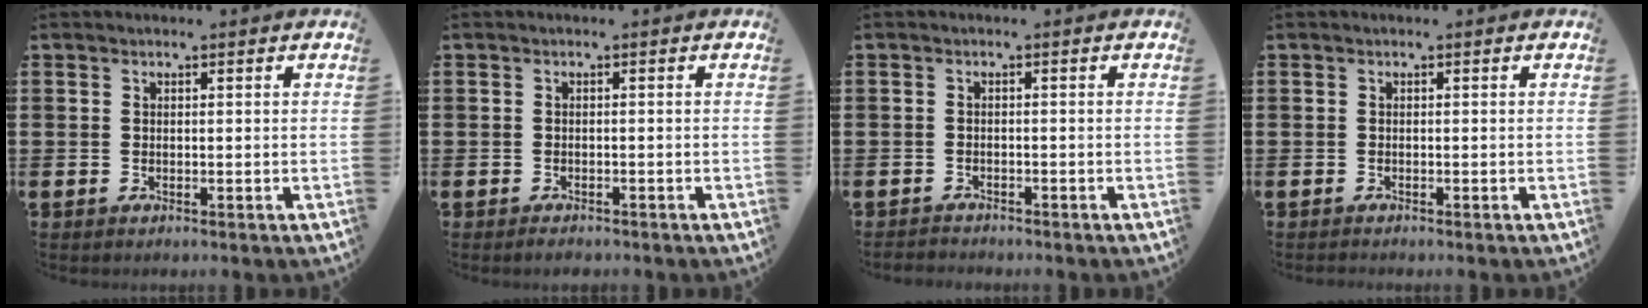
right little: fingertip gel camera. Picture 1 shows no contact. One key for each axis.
{"total": 0.7, "fx": -0.6, "fy": 0.2, "fz": 0.2, "tx": -0.005, "ty": -0.002, "tz": -0.012}
{"total": 1.0, "fx": -0.9, "fy": 0.1, "fz": -0.2, "tx": 0.000, "ty": 0.001, "tz": -0.021}
{"total": 0.0}